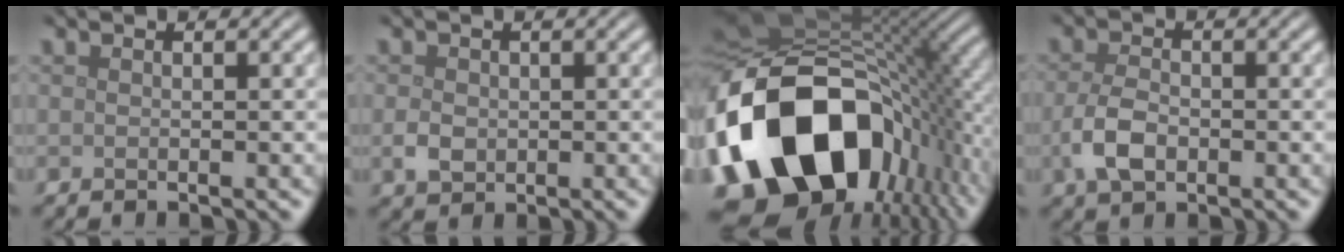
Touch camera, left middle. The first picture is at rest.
{"total": 2.0, "force": [-0.3, 1.7, 1.1], "torque": [-0.022, -0.005, -0.009]}
{"total": 20.3, "force": [-5.4, 13.1, 14.5], "torque": [-0.313, -0.031, -0.086]}
{"total": 3.5, "force": [-1.0, 2.2, 2.5], "torque": [-0.058, -0.004, -0.023]}